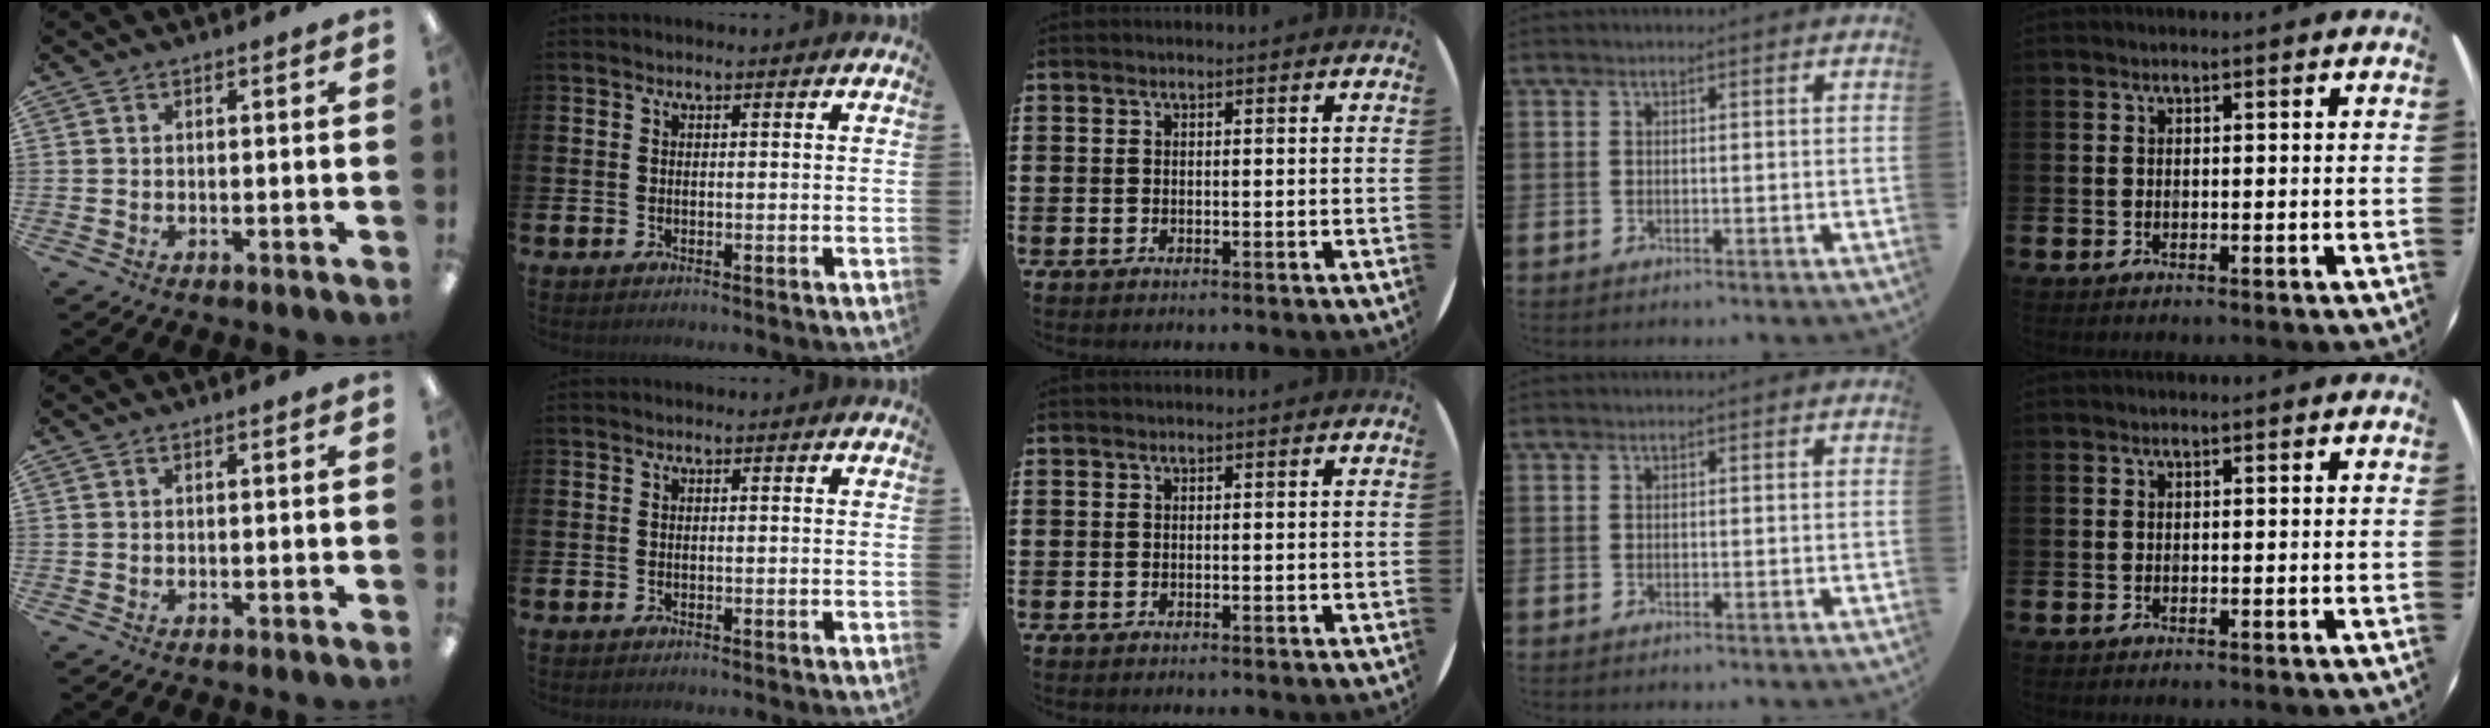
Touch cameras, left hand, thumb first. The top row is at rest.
{}